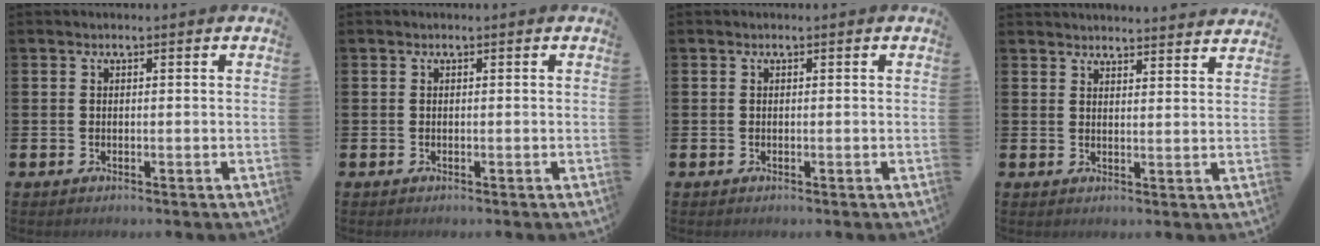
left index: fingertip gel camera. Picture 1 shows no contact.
{"total": 0.0}
{"total": 0.0}
{"total": 3.6, "force": [3.6, -0.1, -0.1], "torque": [-0.005, -0.022, 0.065]}